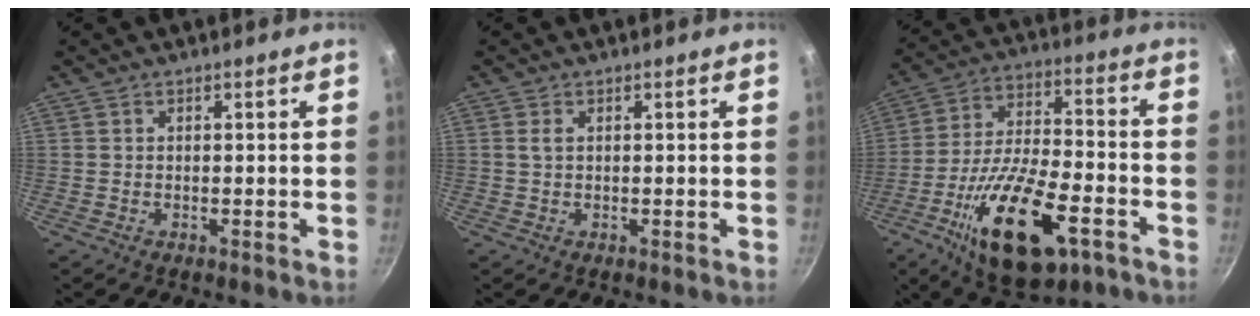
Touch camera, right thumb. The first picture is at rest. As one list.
[{"total": 1.3, "force": [0.3, 0.7, 1.0], "torque": [-0.021, 0.000, 0.006]}, {"total": 21.9, "force": [-9.8, 9.1, 17.3], "torque": [-0.298, 0.027, -0.164]}]